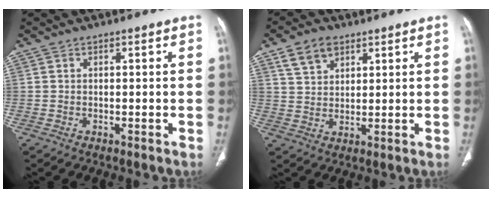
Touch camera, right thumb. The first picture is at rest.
{"total": 6.4, "force": [3.9, 4.1, 3.1], "torque": [-0.041, -0.015, 0.077]}